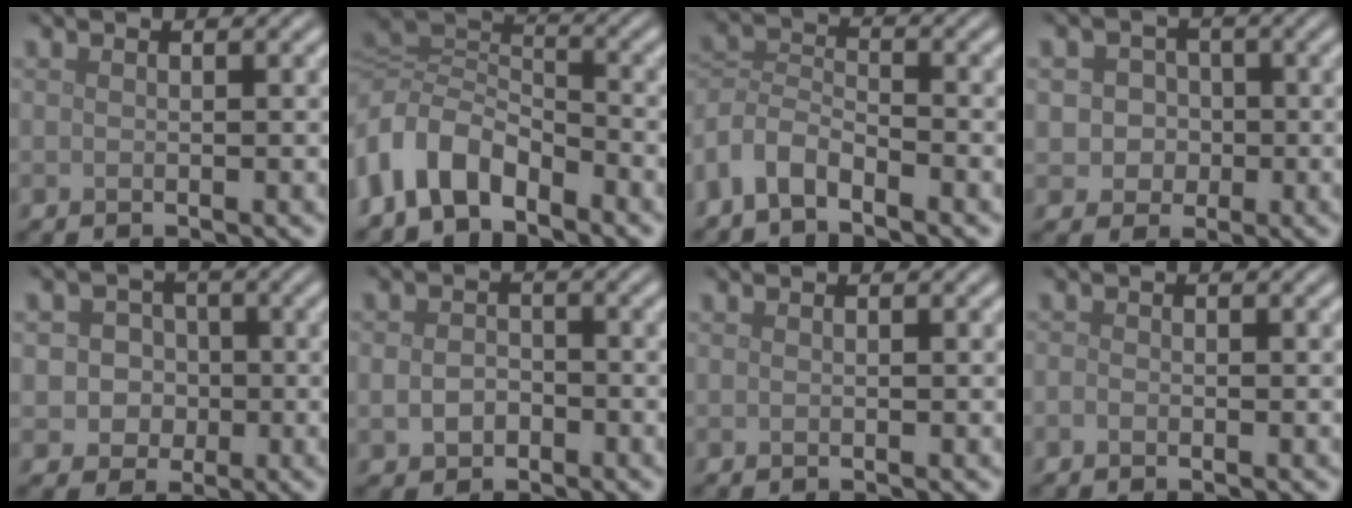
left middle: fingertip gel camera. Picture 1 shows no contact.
{"total": 7.1, "force": [-3.6, 4.4, 4.3], "torque": [-0.087, 0.005, -0.082]}
{"total": 4.0, "force": [-2.9, 1.9, 2.0], "torque": [-0.042, 0.002, -0.070]}
{"total": 3.5, "force": [0.0, 3.3, 1.2], "torque": [0.001, 0.013, -0.013]}
{"total": 3.7, "force": [-0.1, 3.5, 1.2], "torque": [0.003, 0.014, -0.018]}
{"total": 2.3, "force": [-0.7, 1.8, 1.1], "torque": [-0.022, -0.003, -0.018]}
{"total": 0.0}
{"total": 0.6, "force": [-0.4, 0.3, 0.3], "torque": [-0.005, -0.003, -0.010]}